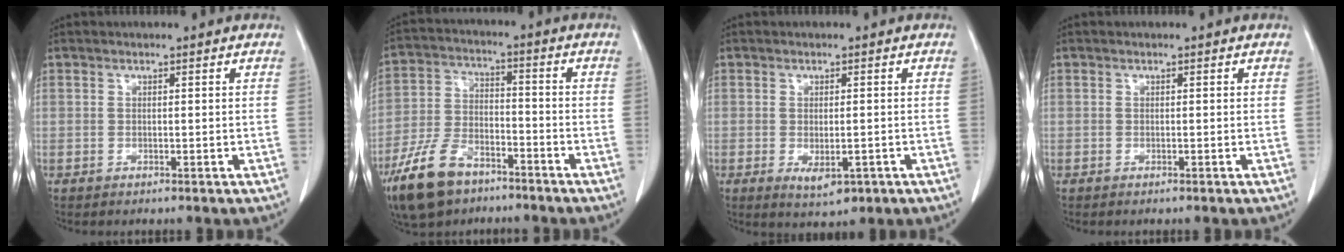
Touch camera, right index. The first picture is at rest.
{"total": 11.9, "force": [-8.1, 5.6, 6.6], "torque": [-0.150, -0.009, -0.154]}
{"total": 4.3, "force": [-1.7, 1.7, 3.5], "torque": [-0.053, -0.007, -0.013]}
{"total": 0.0}